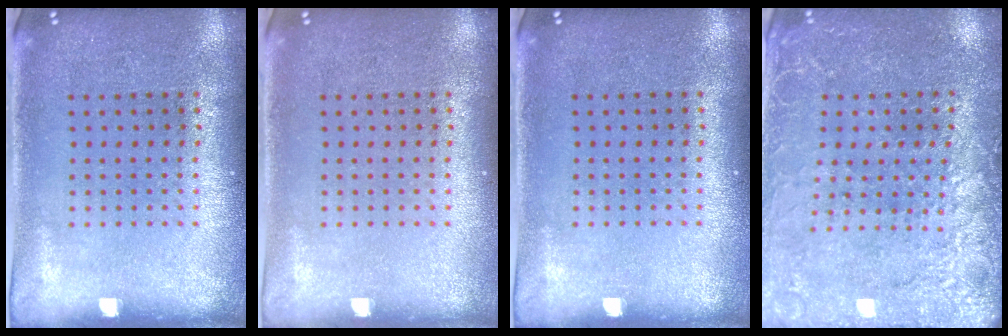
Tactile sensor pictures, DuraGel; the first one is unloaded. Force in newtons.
{"total": 0.0}
{"total": 0.0}
{"total": 2.9, "press": 2.8, "slide": 0.4}